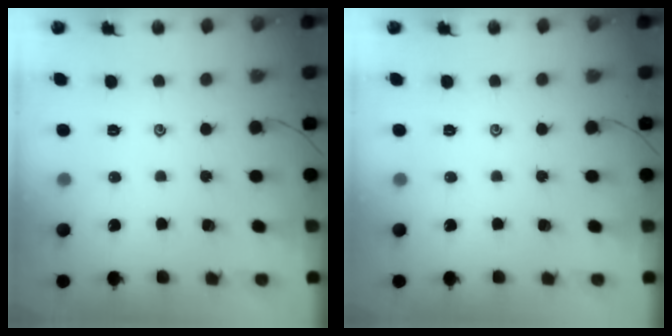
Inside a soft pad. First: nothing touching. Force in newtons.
{"total": 0.0}